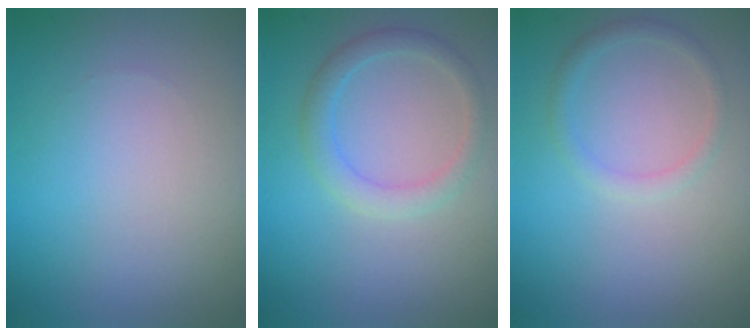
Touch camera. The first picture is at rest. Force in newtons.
{"total": 2.3, "press": 2.2, "slide": 0.1}
{"total": 1.3, "press": 1.3, "slide": 0.1}